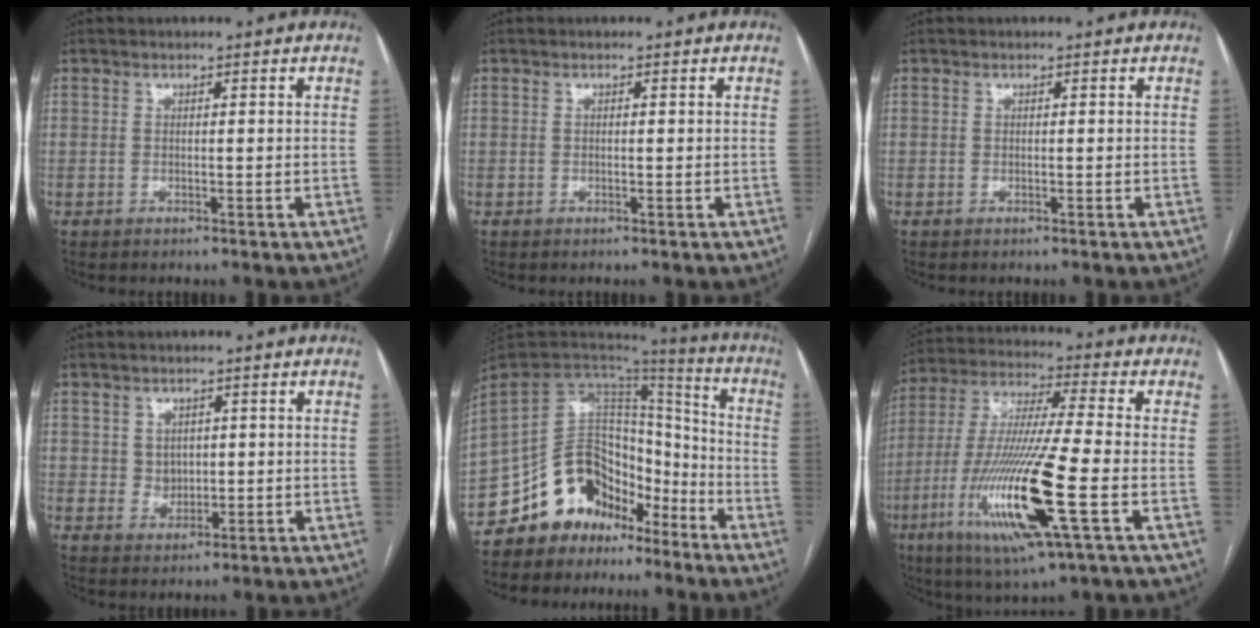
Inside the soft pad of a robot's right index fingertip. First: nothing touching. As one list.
[{"total": 0.0}, {"total": 0.0}, {"total": 2.8, "force": [0.6, 2.5, 1.2], "torque": [-0.018, 0.001, 0.015]}, {"total": 14.3, "force": [-10.3, 9.1, 3.9], "torque": [-0.066, 0.086, -0.177]}, {"total": 19.3, "force": [-6.1, 0.9, 18.3], "torque": [-0.392, -0.031, -0.113]}]